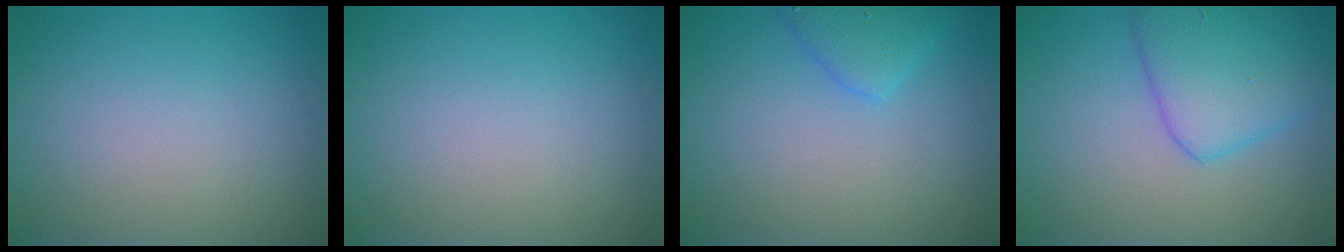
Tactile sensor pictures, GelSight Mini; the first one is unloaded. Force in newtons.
{"total": 0.0}
{"total": 2.5, "press": 2.5, "slide": 0.2}
{"total": 5.2, "press": 5.2, "slide": 0.4}